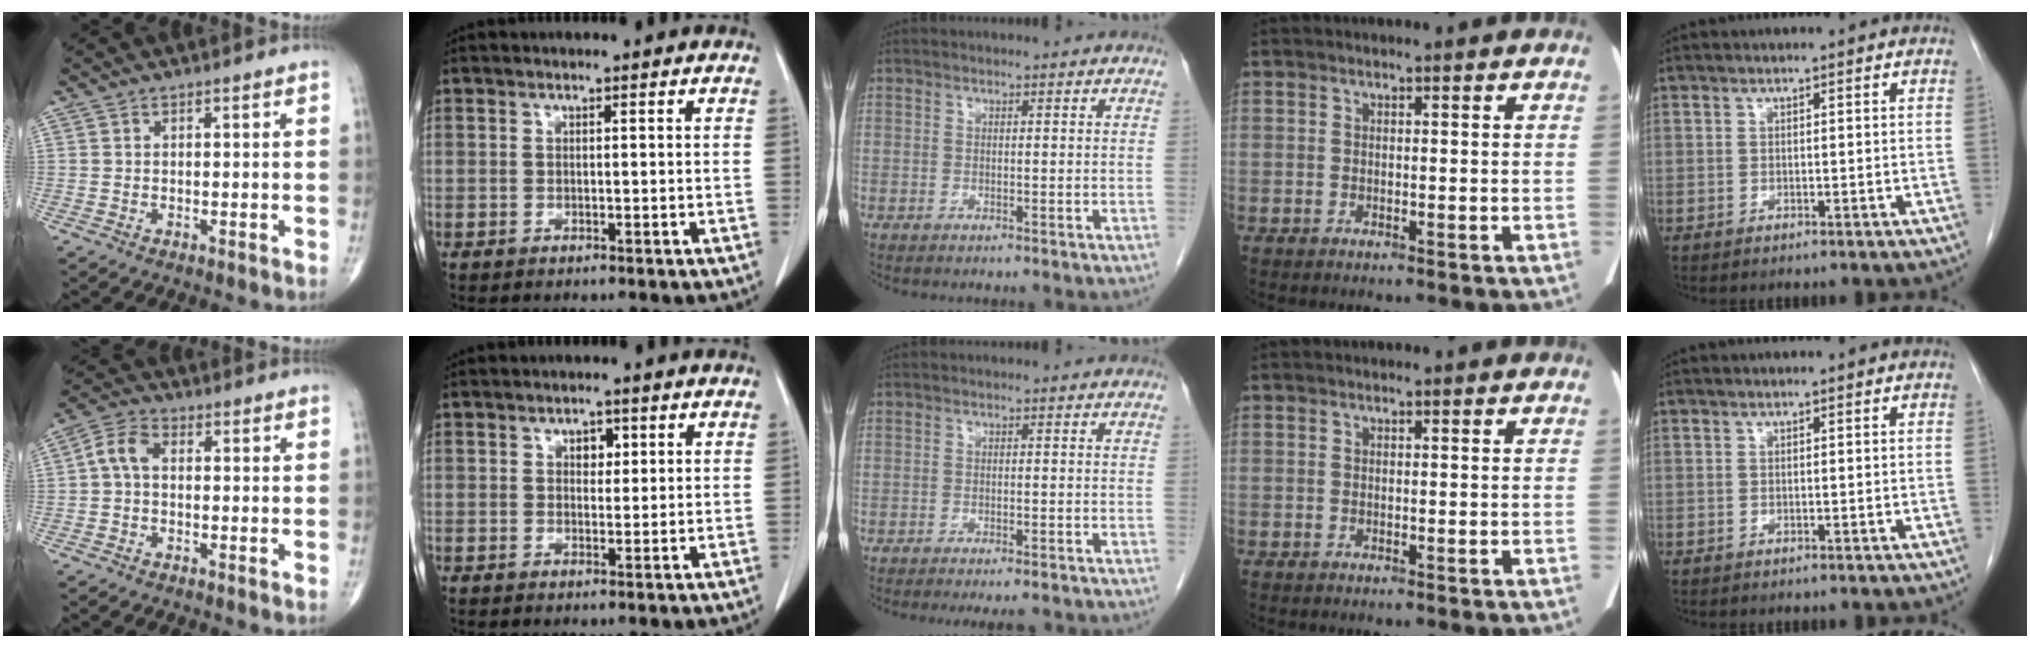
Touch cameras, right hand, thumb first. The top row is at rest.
{"thumb": {"total": 4.9, "force": [0.0, 3.1, 3.8], "torque": [-0.071, 0.016, -0.011]}, "index": {"total": 2.1, "force": [0.8, 1.4, 1.4], "torque": [-0.016, 0.001, 0.011]}, "middle": {"total": 5.2, "force": [-4.7, 0.8, 2.2], "torque": [-0.020, -0.011, -0.061]}}